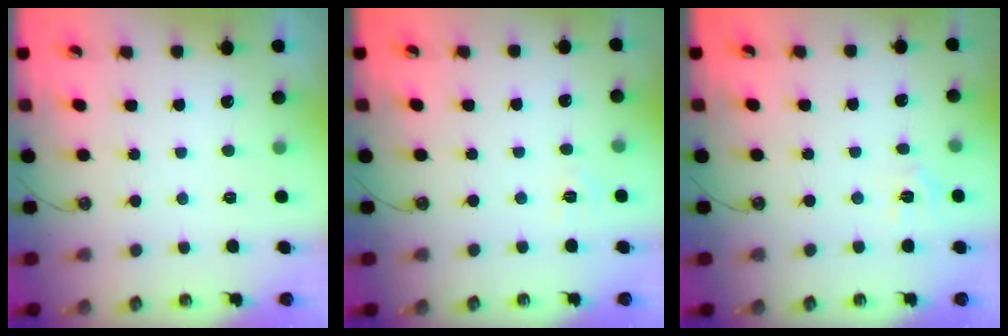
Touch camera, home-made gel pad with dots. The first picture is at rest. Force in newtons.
{"total": 3.1, "press": 3.0, "slide": 0.4}
{"total": 3.6, "press": 3.6, "slide": 0.5}